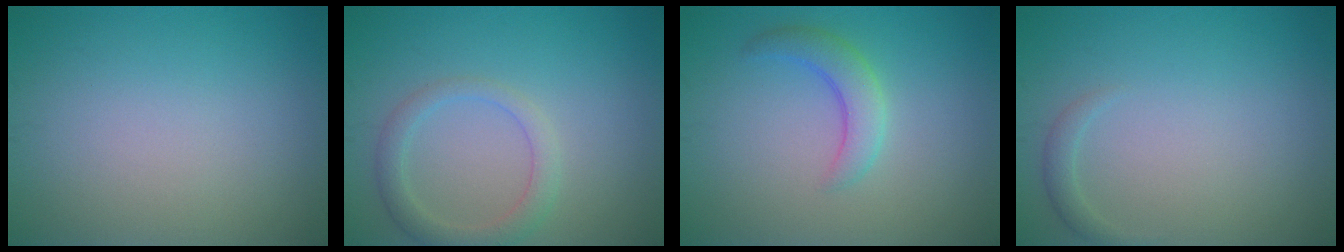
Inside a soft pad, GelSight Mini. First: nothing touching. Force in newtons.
{"total": 2.6, "press": 2.6, "slide": 0.3}
{"total": 2.9, "press": 2.9, "slide": 0.2}
{"total": 1.1, "press": 1.1, "slide": 0.0}